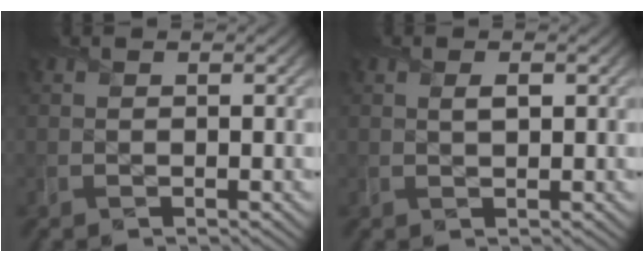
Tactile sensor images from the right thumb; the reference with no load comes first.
{"total": 1.2, "force": [0.4, 0.5, 1.0], "torque": [-0.019, -0.001, 0.010]}